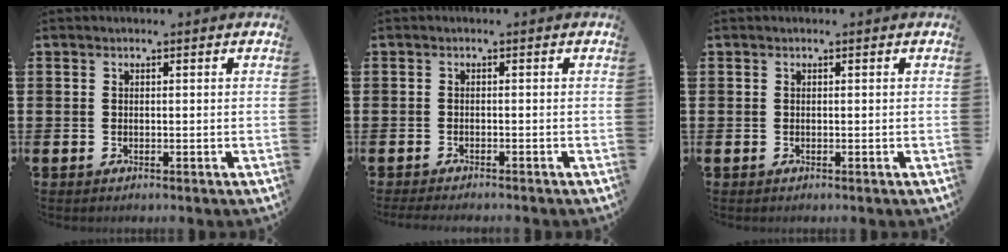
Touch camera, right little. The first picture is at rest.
{"total": 0.9, "force": [-0.8, 0.0, 0.3], "torque": [-0.004, -0.002, -0.016]}
{"total": 0.0}